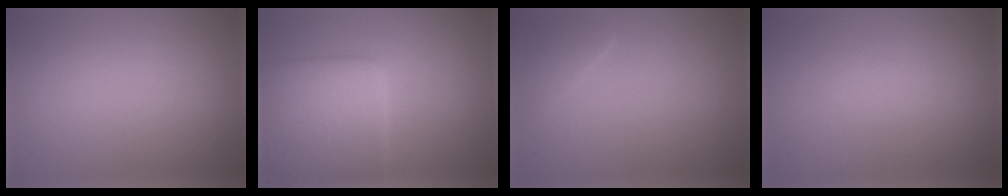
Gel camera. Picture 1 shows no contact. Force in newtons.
{"total": 7.7, "press": 7.7, "slide": 0.3}
{"total": 1.2, "press": 1.2, "slide": 0.0}
{"total": 0.8, "press": 0.8, "slide": 0.0}